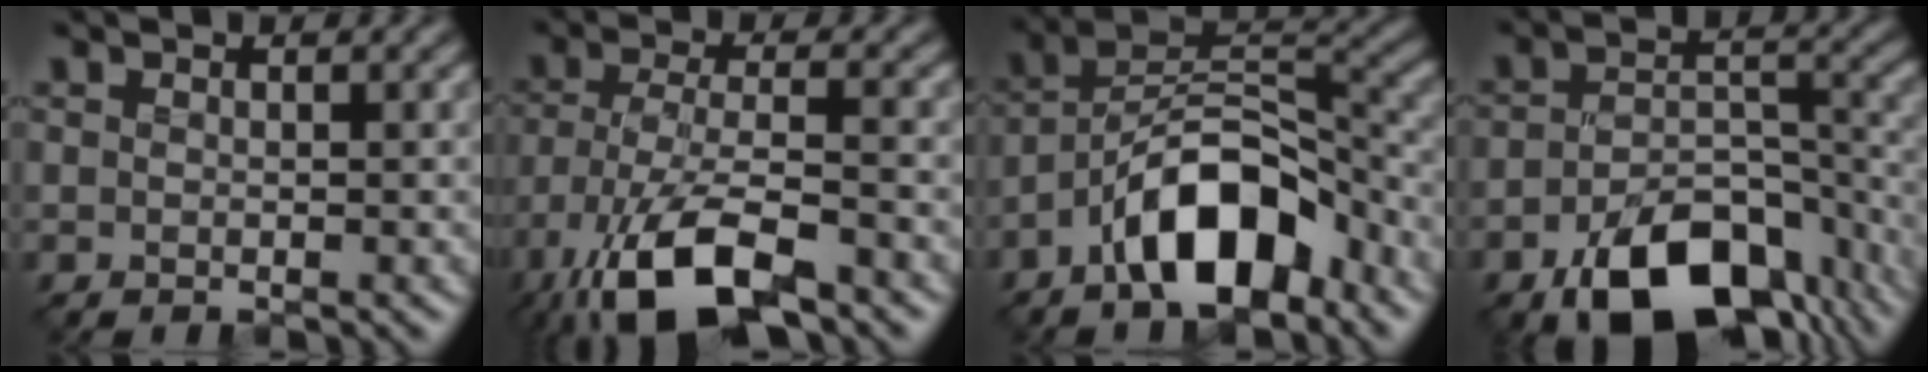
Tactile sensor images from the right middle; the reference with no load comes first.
{"total": 10.3, "force": [-6.7, 3.5, 7.1], "torque": [-0.145, -0.016, -0.125]}
{"total": 9.3, "force": [-5.6, 3.6, 6.5], "torque": [-0.098, 0.020, -0.104]}
{"total": 10.9, "force": [-6.7, 5.5, 6.6], "torque": [-0.113, -0.021, -0.098]}